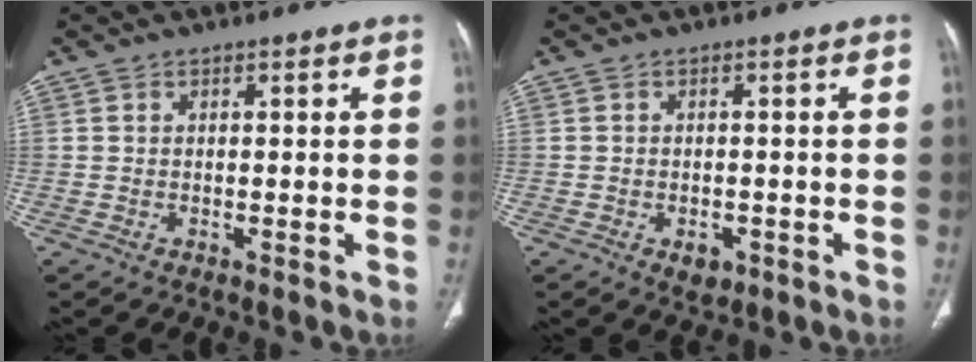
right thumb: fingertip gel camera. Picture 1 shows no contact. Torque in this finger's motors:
{"motor_torque": [0.27, 0.19, 0.56, -0.20, -0.08]}